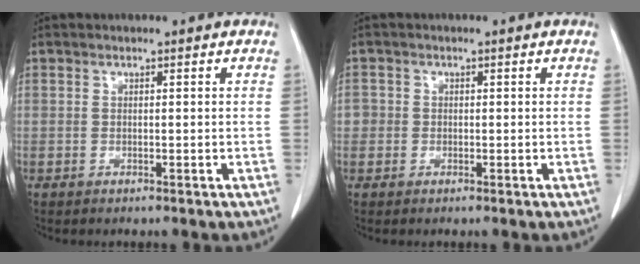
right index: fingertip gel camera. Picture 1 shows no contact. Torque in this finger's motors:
{"motor_torque": [0.03, -0.01, 0.04, 0.01]}